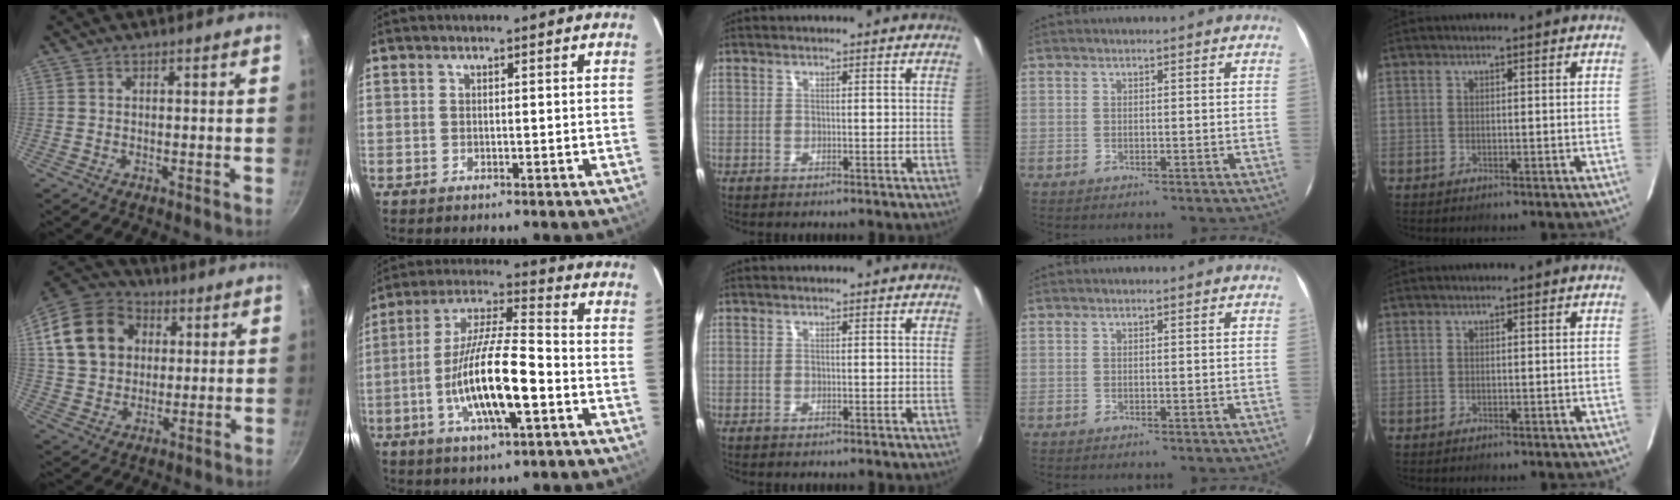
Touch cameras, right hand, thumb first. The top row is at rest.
{"thumb": {"total": 17.3, "force": [4.5, 13.7, 9.5], "torque": [-0.157, 0.018, 0.075]}, "index": {"total": 15.9, "force": [-4.8, 3.4, 14.7], "torque": [-0.289, -0.007, -0.090]}}